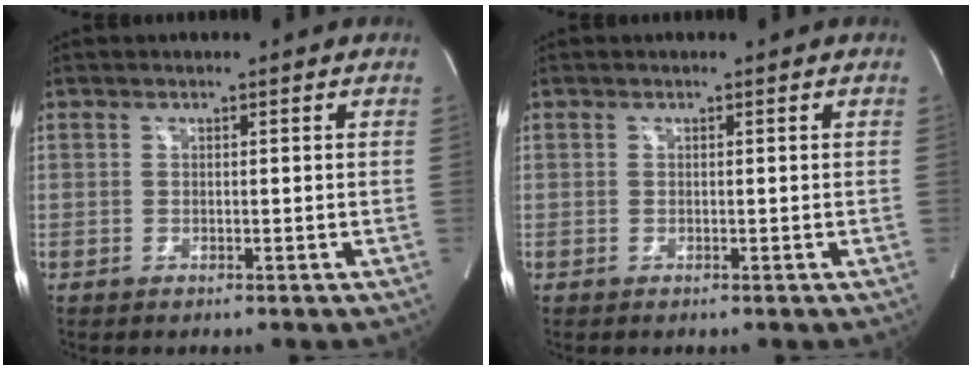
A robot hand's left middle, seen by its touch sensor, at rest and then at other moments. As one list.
[{"total": 0.0}]